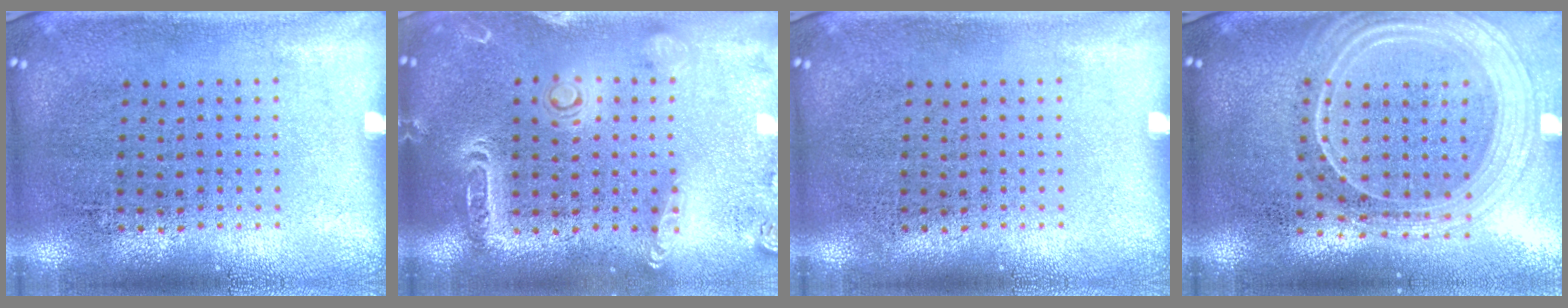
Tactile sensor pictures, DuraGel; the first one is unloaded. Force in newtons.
{"total": 2.1, "press": 1.9, "slide": 0.8}
{"total": 0.0}
{"total": 2.5, "press": 2.1, "slide": 1.2}